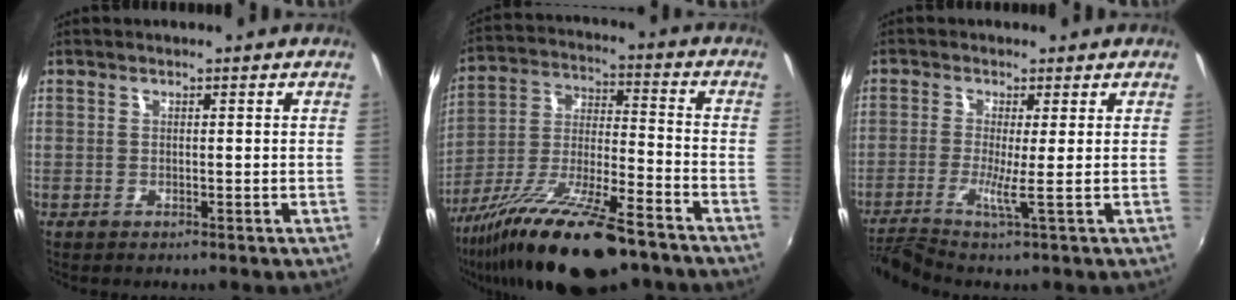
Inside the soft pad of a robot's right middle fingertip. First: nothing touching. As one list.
[{"total": 21.2, "force": [-14.9, 5.2, 14.2], "torque": [-0.269, -0.035, -0.255]}, {"total": 6.2, "force": [-3.1, -1.1, 5.3], "torque": [-0.127, -0.021, -0.062]}]